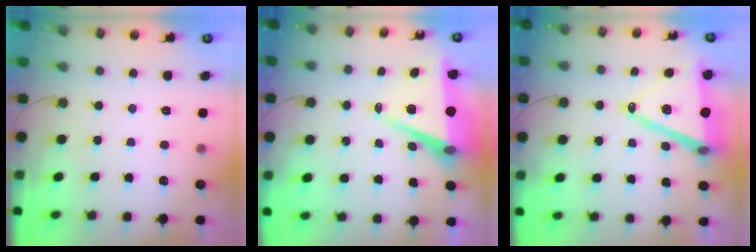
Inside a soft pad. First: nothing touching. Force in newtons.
{"total": 8.3, "press": 7.2, "slide": 4.2}
{"total": 15.0, "press": 14.5, "slide": 3.9}